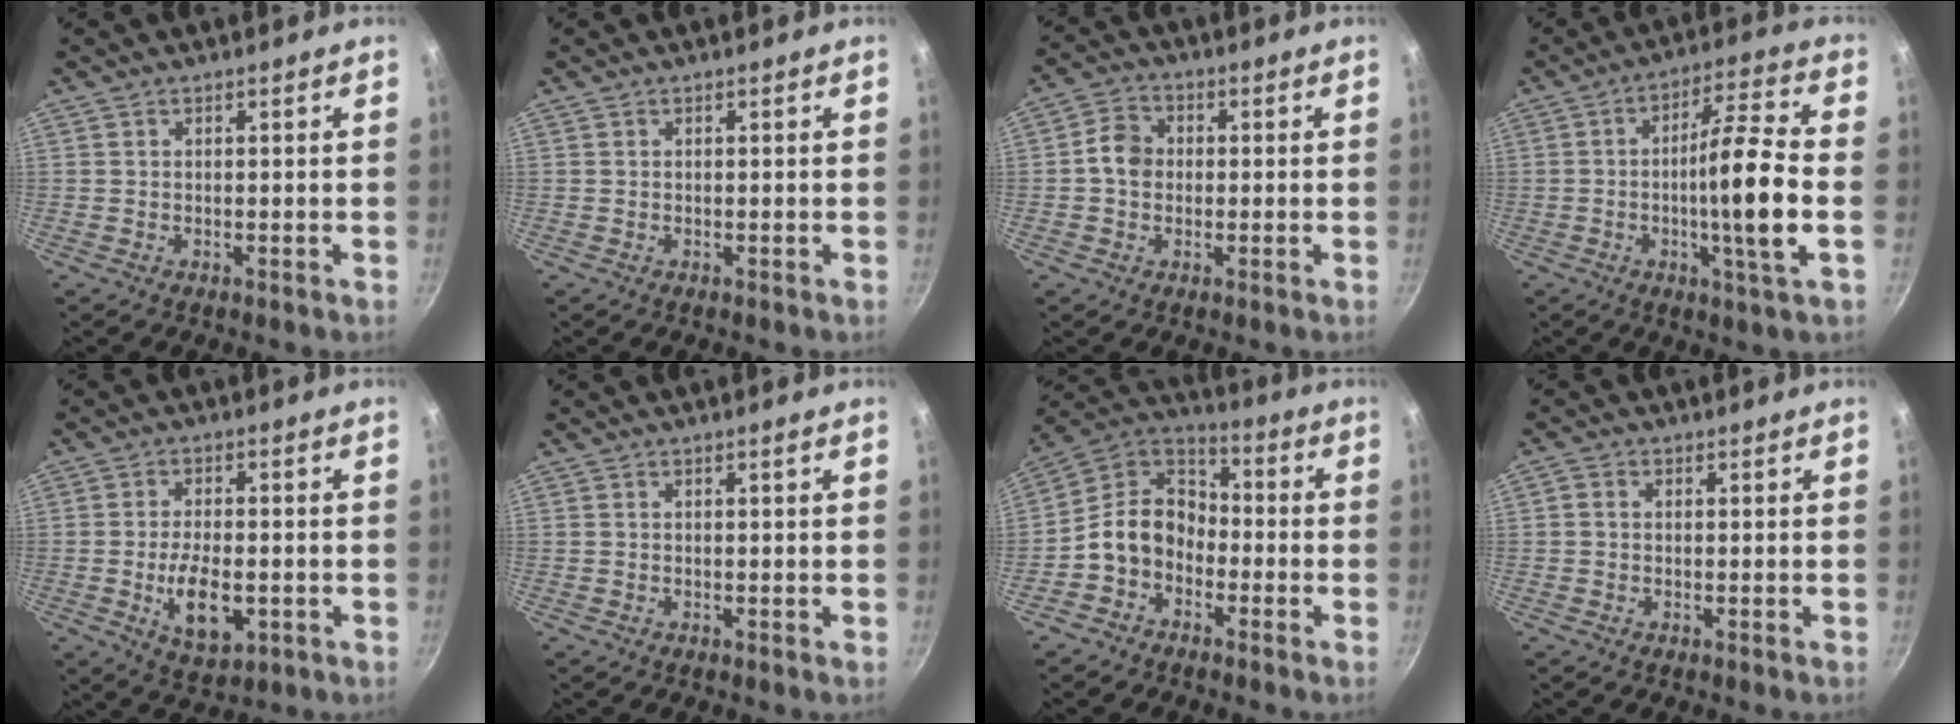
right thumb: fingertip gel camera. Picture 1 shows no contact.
{"total": 0.0}
{"total": 5.5, "force": [-0.1, 4.6, 3.0], "torque": [-0.035, 0.015, -0.014]}
{"total": 13.5, "force": [-2.1, 1.1, 13.3], "torque": [-0.212, 0.024, -0.041]}
{"total": 11.0, "force": [-2.7, 5.5, 9.1], "torque": [-0.152, 0.008, -0.041]}
{"total": 0.6, "force": [0.2, -0.1, 0.5], "torque": [-0.010, 0.000, 0.003]}
{"total": 11.7, "force": [-3.6, 9.0, 6.5], "torque": [-0.079, 0.059, -0.094]}
{"total": 1.6, "force": [0.0, 1.3, 0.9], "torque": [-0.020, 0.008, -0.004]}